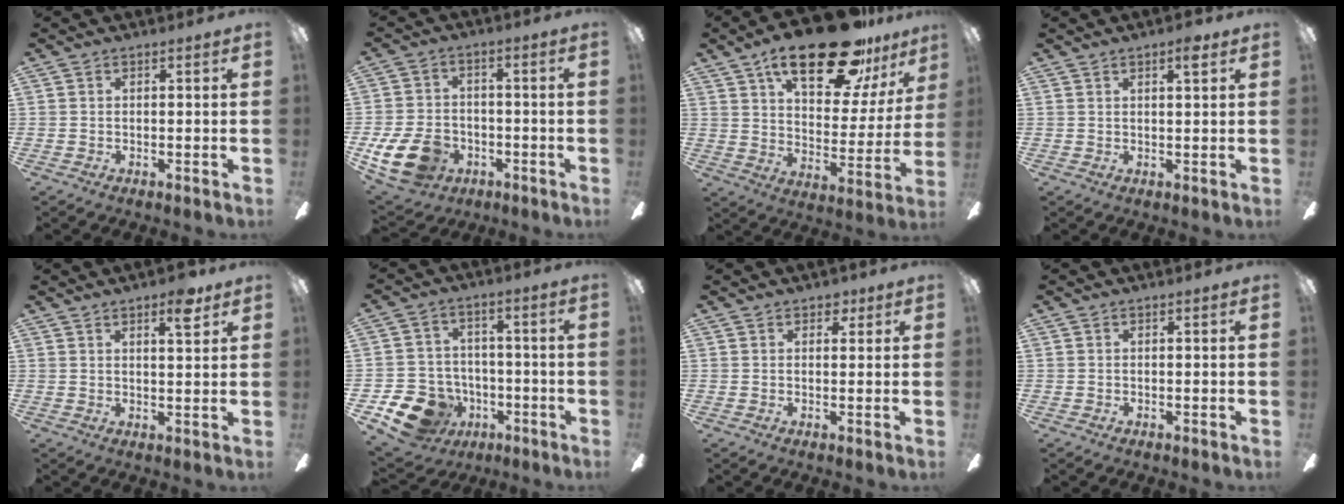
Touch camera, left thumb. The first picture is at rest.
{"total": 13.3, "force": [-5.7, 9.2, 7.7], "torque": [-0.167, 0.032, -0.101]}
{"total": 25.4, "force": [17.5, 9.4, 15.9], "torque": [-0.240, -0.100, 0.289]}
{"total": 2.9, "force": [2.0, 0.5, 2.1], "torque": [-0.031, -0.006, 0.030]}
{"total": 4.4, "force": [2.8, 0.8, 3.3], "torque": [-0.048, -0.007, 0.043]}
{"total": 12.1, "force": [-6.5, 9.3, 4.4], "torque": [-0.099, 0.050, -0.109]}
{"total": 2.4, "force": [1.6, 1.6, 0.9], "torque": [-0.003, -0.002, 0.027]}
{"total": 0.0}